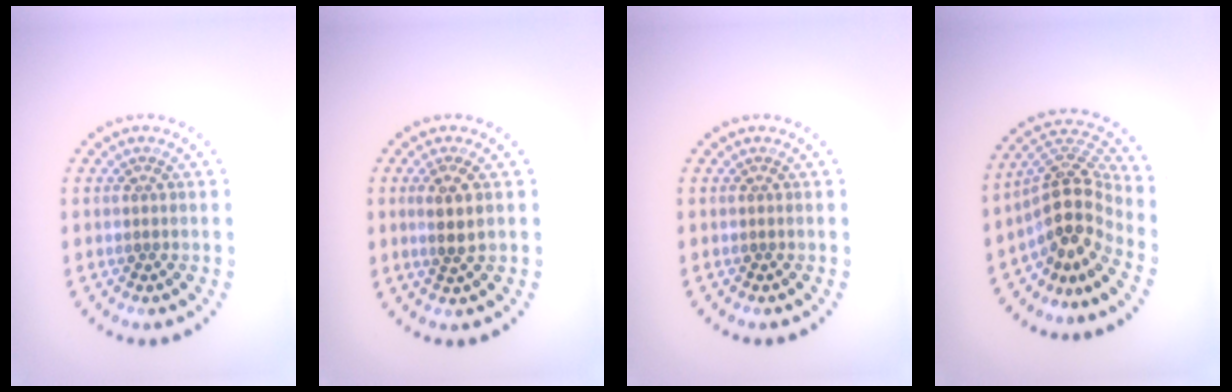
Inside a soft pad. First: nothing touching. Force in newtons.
{"total": 2.4, "press": 2.1, "slide": 1.1}
{"total": 0.0}
{"total": 4.8, "press": 3.5, "slide": 3.2}